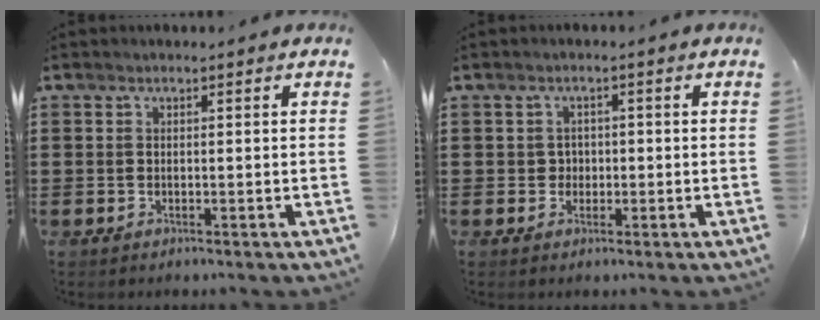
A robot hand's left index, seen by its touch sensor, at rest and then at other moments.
{"total": 1.8, "force": [-0.2, 1.6, 0.7], "torque": [-0.018, 0.006, -0.007]}